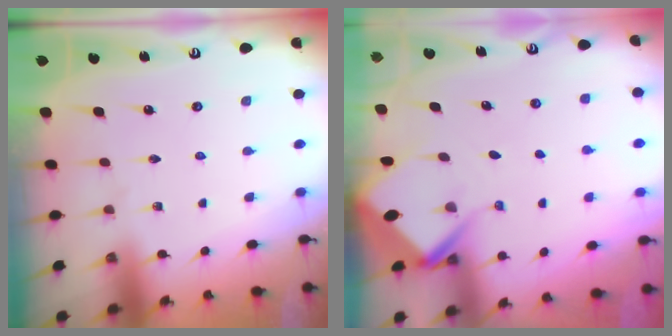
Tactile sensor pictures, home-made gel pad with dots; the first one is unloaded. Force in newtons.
{"total": 6.5, "press": 6.5, "slide": 0.6}